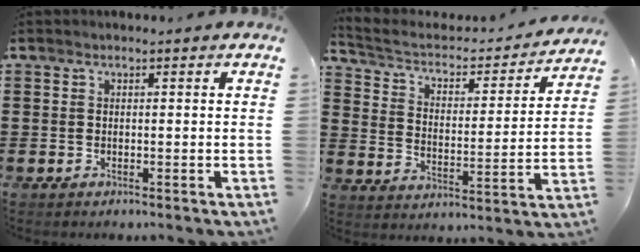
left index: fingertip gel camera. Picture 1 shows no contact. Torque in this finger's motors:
{"motor_torque": [1.04, -1.10, 0.21, -0.01]}